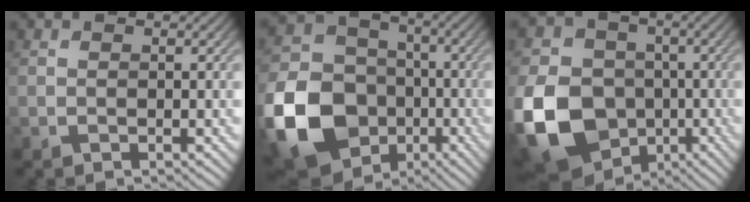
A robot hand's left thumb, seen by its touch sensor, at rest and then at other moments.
{"total": 18.1, "force": [-6.4, 14.3, 9.0], "torque": [-0.252, -0.041, -0.121]}
{"total": 17.5, "force": [-5.1, 14.0, 9.1], "torque": [-0.239, -0.041, -0.102]}